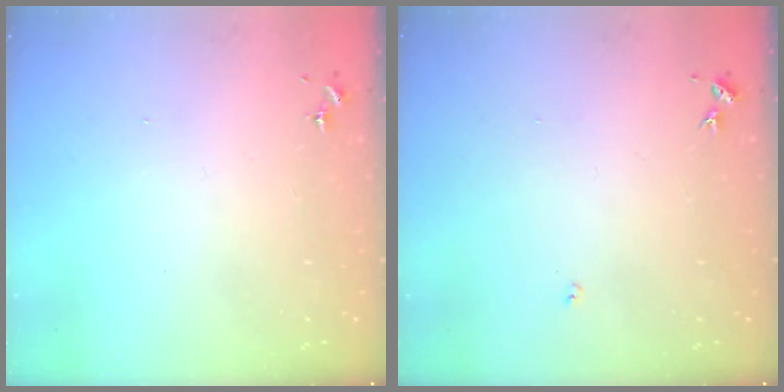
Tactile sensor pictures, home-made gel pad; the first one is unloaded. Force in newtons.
{"total": 3.0, "press": 3.0, "slide": 0.4}